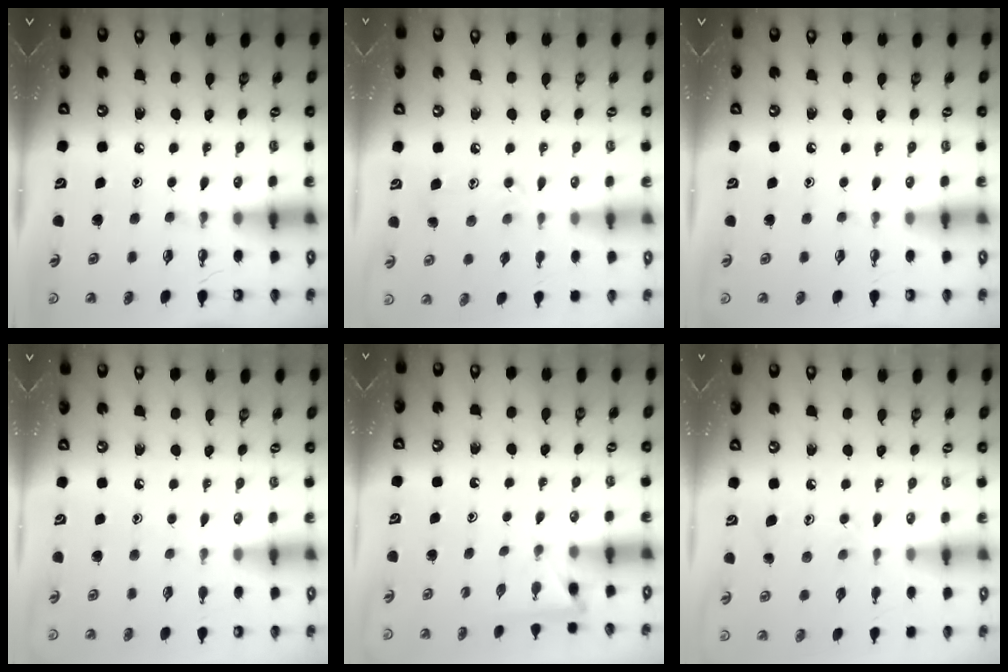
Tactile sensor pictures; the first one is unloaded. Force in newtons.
{"total": 9.4, "press": 9.4, "slide": 0.7}
{"total": 0.0}
{"total": 4.8, "press": 4.7, "slide": 0.5}
{"total": 2.7, "press": 2.7, "slide": 0.2}
{"total": 8.7, "press": 8.7, "slide": 0.1}